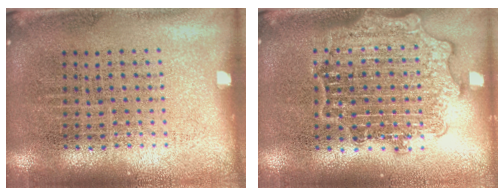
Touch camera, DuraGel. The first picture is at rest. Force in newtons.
{"total": 2.8, "press": 2.8, "slide": 0.4}